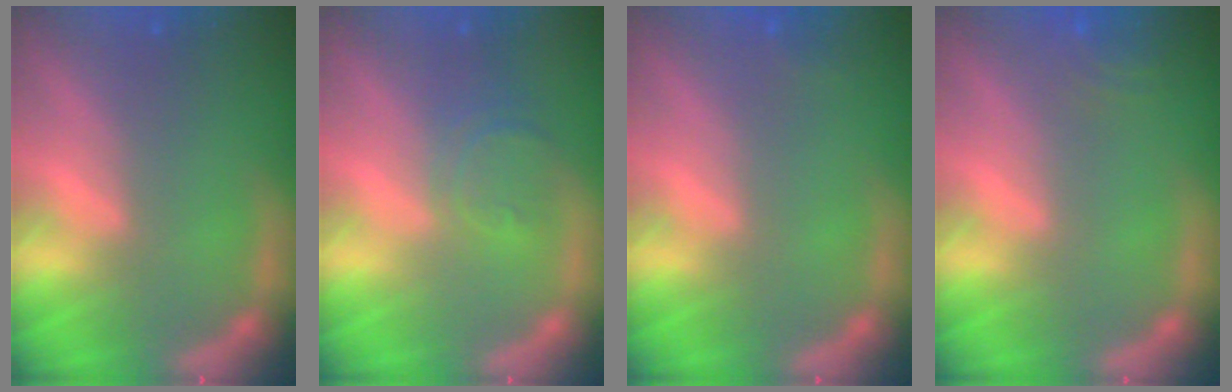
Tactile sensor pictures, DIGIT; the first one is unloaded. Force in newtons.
{"total": 3.0}
{"total": 0.9}
{"total": 4.0}